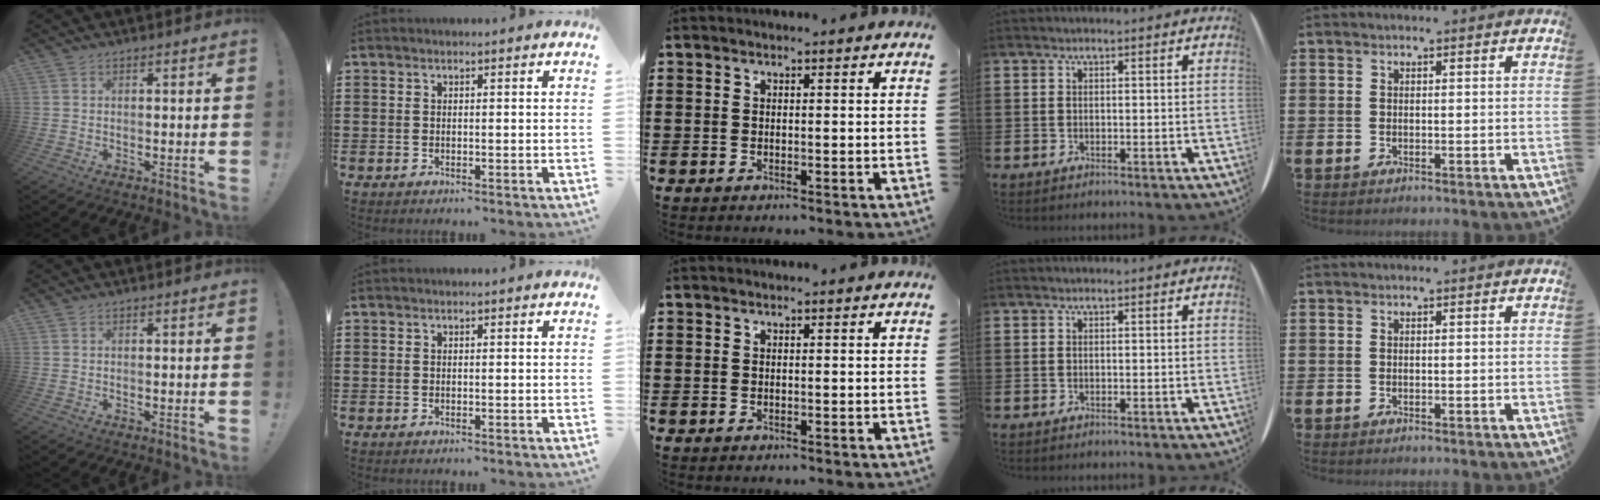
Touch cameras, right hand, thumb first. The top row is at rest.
{}